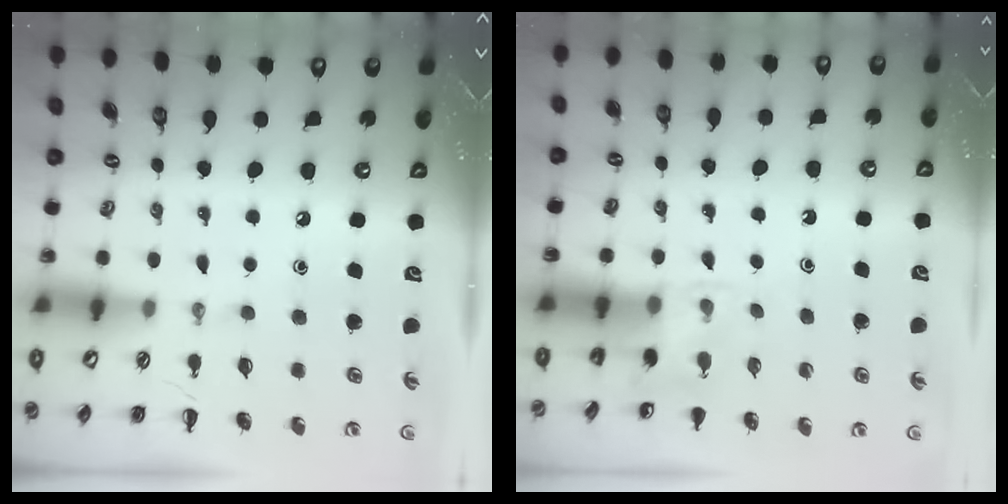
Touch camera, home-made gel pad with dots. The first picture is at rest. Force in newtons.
{"total": 4.8, "press": 4.6, "slide": 1.4}